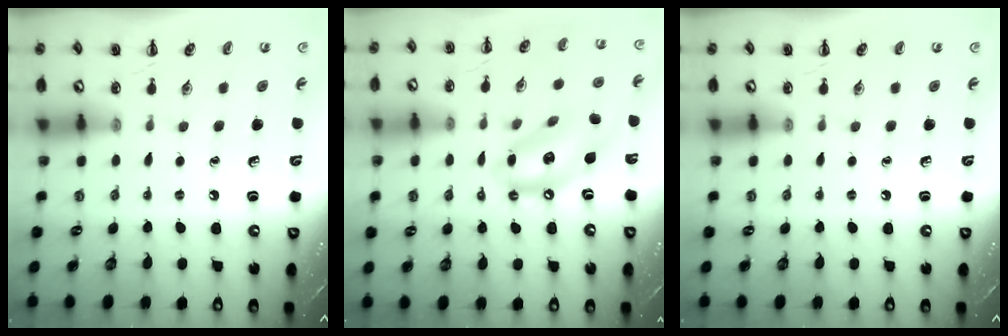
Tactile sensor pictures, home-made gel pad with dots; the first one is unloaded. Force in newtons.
{"total": 14.0, "press": 13.6, "slide": 3.5}
{"total": 0.0}